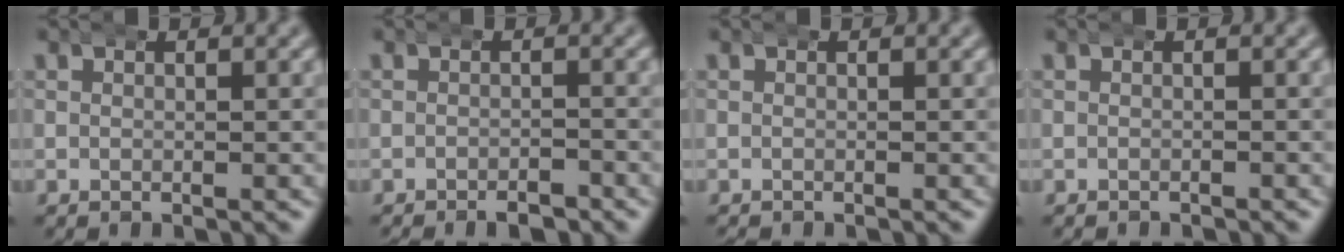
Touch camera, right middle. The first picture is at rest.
{"total": 2.1, "force": [-1.9, 0.5, 0.5], "torque": [-0.001, -0.004, -0.033]}
{"total": 0.0}
{"total": 0.6, "force": [-0.6, 0.0, -0.2], "torque": [0.001, -0.004, -0.007]}